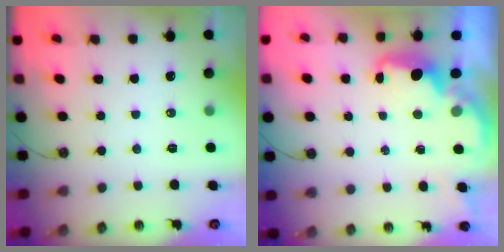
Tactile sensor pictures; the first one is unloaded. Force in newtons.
{"total": 2.0, "press": 1.9, "slide": 0.6}